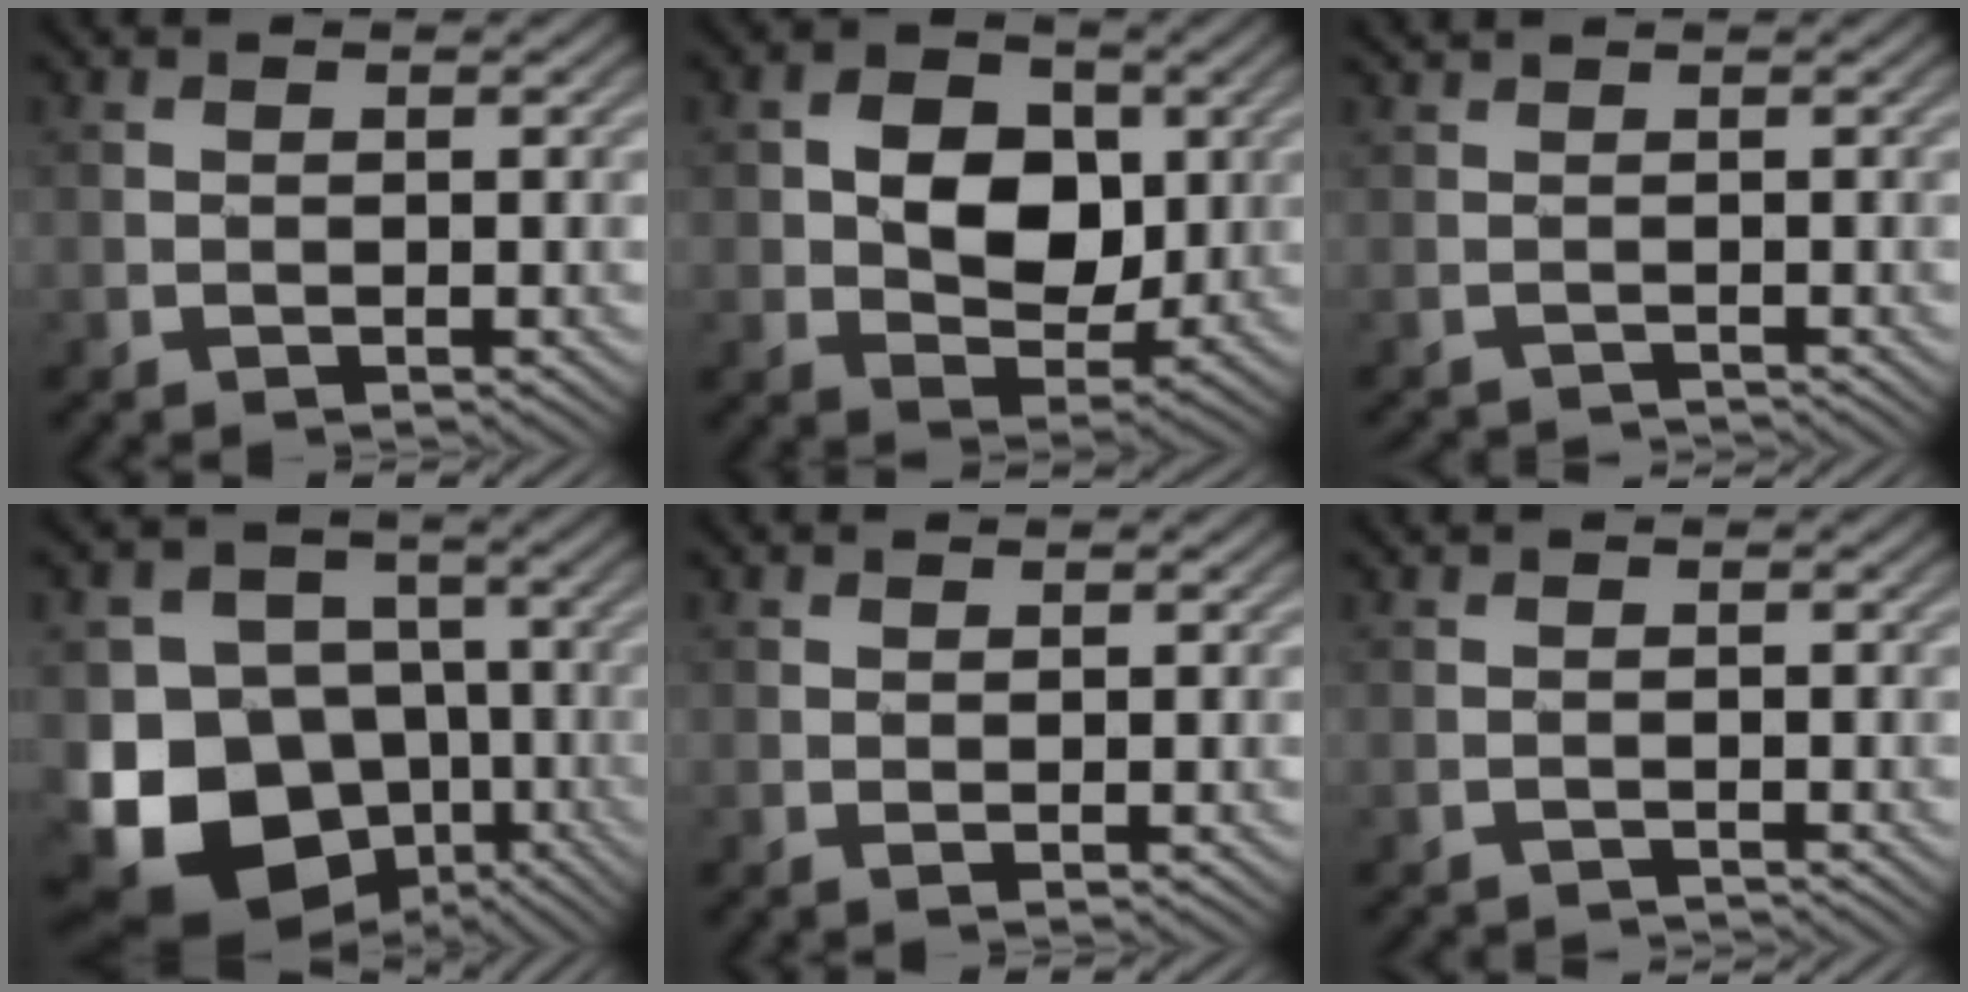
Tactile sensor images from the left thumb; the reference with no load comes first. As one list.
[{"total": 7.6, "force": [0.9, 5.6, 5.1], "torque": [-0.091, 0.002, 0.009]}, {"total": 1.2, "force": [-1.1, 0.2, 0.5], "torque": [-0.015, -0.009, -0.025]}, {"total": 15.6, "force": [-5.8, 12.9, 6.6], "torque": [-0.160, -0.030, -0.110]}, {"total": 0.5, "force": [0.2, 0.0, 0.5], "torque": [-0.010, 0.001, 0.003]}, {"total": 1.4, "force": [-1.3, 0.2, 0.3], "torque": [0.002, -0.005, -0.024]}]